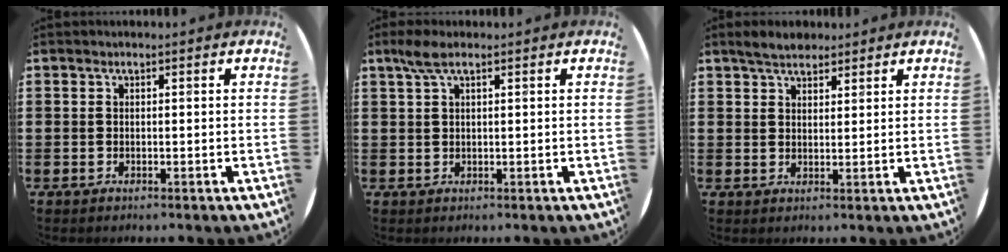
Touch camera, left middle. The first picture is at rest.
{"total": 2.6, "force": [1.6, 0.5, 2.0], "torque": [-0.043, 0.005, 0.027]}
{"total": 3.2, "force": [2.9, 1.1, 0.8], "torque": [-0.013, 0.000, 0.053]}